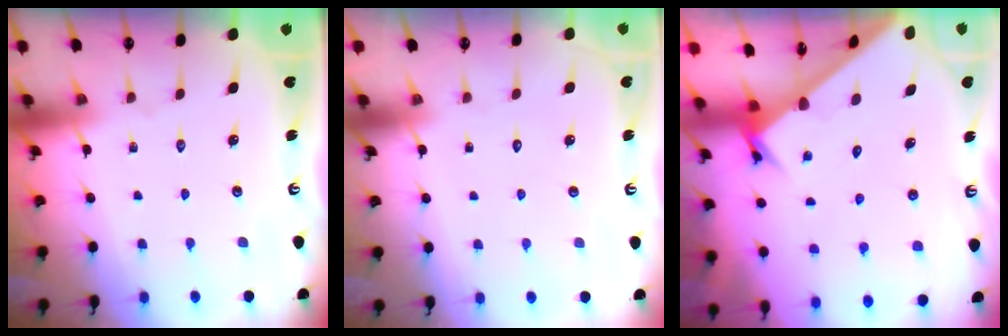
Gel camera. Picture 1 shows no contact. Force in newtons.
{"total": 1.6, "press": 1.6, "slide": 0.1}
{"total": 2.8, "press": 2.8, "slide": 0.3}